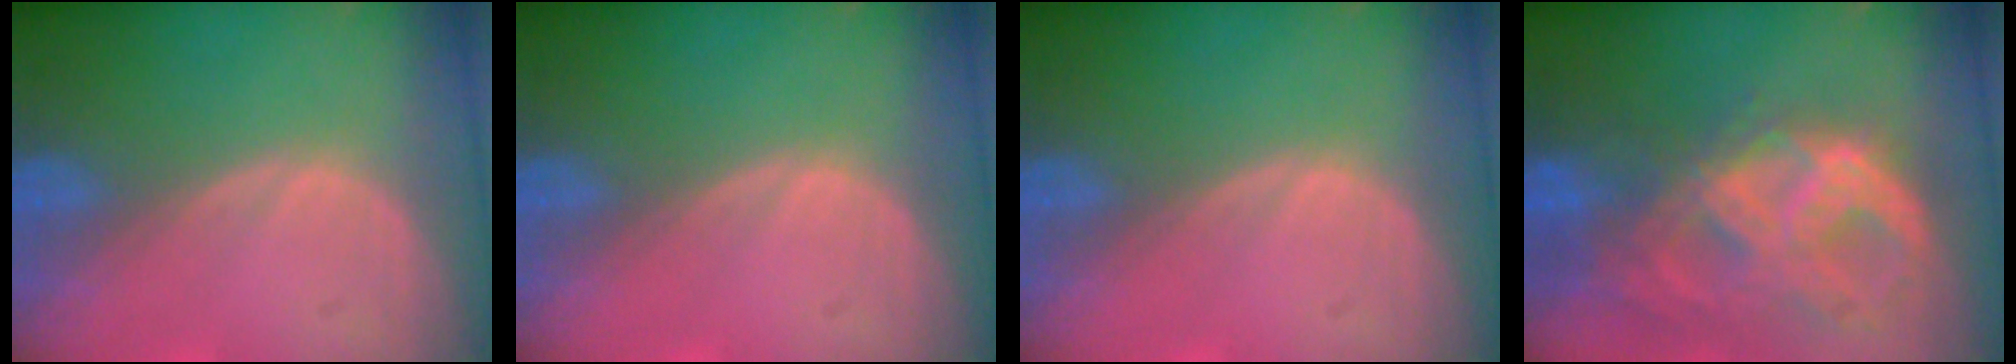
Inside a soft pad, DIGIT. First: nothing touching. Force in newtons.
{"total": 0.0}
{"total": 0.0}
{"total": 11.2, "press": 9.5, "slide": 5.9}